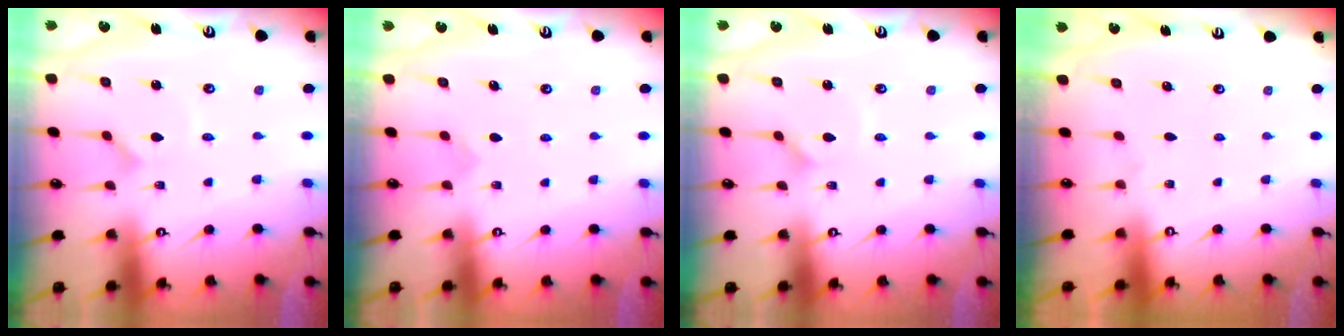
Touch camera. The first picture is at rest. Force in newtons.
{"total": 3.8, "press": 3.8, "slide": 0.3}
{"total": 1.5, "press": 1.5, "slide": 0.0}
{"total": 0.0}